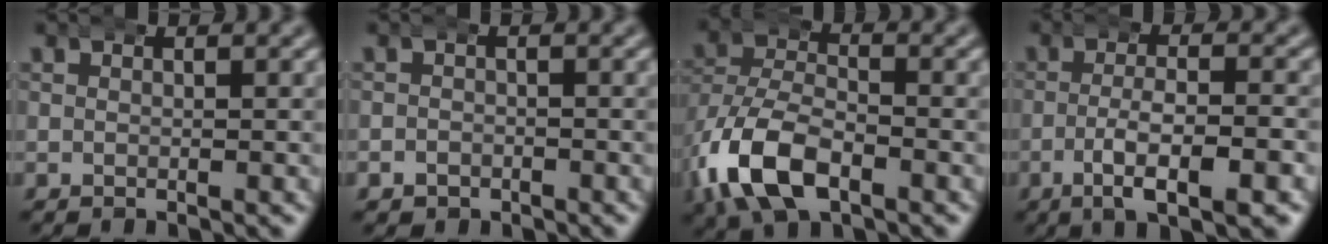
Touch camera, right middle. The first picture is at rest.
{"total": 1.6, "force": [-1.0, 1.3, -0.1], "torque": [-0.005, -0.010, -0.011]}
{"total": 7.9, "force": [-2.5, 5.3, 5.3], "torque": [-0.116, -0.022, -0.036]}
{"total": 5.3, "force": [-2.5, 1.3, 4.5], "torque": [-0.073, -0.004, -0.039]}